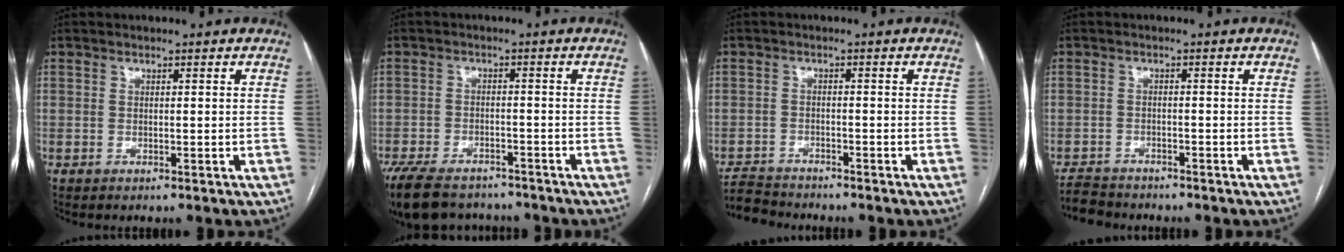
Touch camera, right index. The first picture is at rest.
{"total": 13.9, "force": [-11.3, 6.1, 5.3], "torque": [-0.123, -0.004, -0.162]}
{"total": 5.0, "force": [-5.0, 0.4, 0.0], "torque": [0.003, -0.013, -0.091]}
{"total": 4.5, "force": [-4.3, 1.1, 0.2], "torque": [-0.003, -0.013, -0.076]}